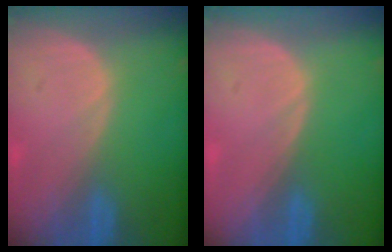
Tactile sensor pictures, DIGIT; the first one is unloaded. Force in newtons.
{"total": 0.0}